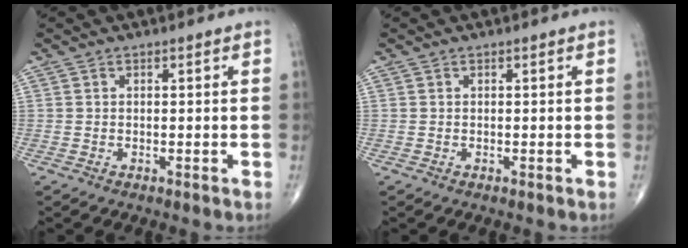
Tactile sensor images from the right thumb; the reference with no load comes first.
{"total": 0.0}